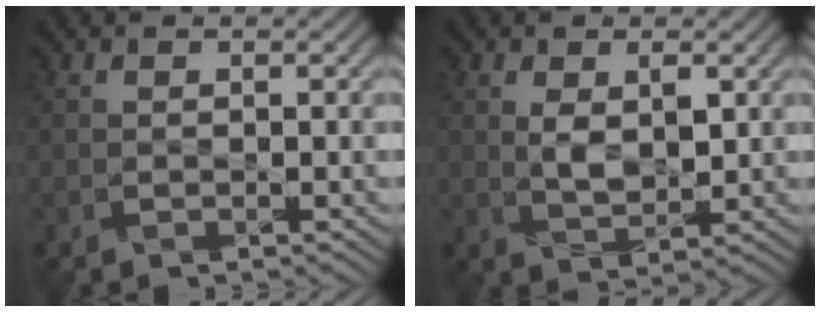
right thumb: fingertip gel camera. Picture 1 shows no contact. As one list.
[{"total": 3.9, "force": [0.9, 2.1, 3.2], "torque": [-0.070, -0.006, 0.020]}]